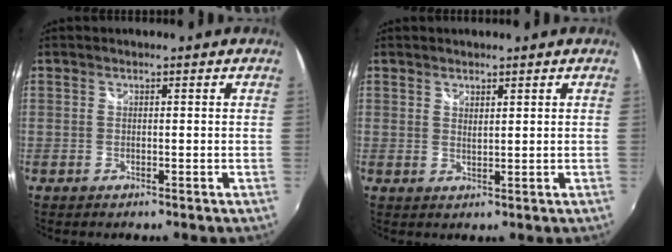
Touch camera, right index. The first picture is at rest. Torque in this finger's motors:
{"motor_torque": [-0.09, 0.10, -0.03, 0.00]}